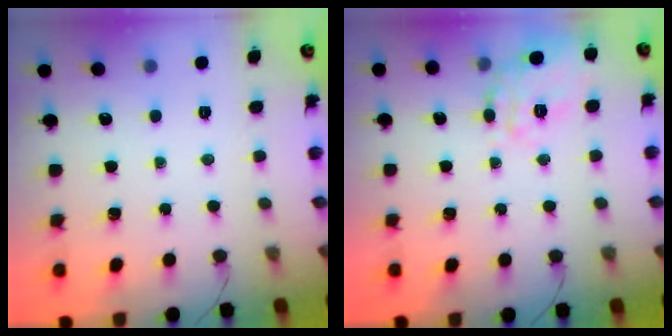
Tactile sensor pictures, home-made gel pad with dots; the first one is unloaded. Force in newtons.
{"total": 15.9, "press": 15.8, "slide": 0.7}